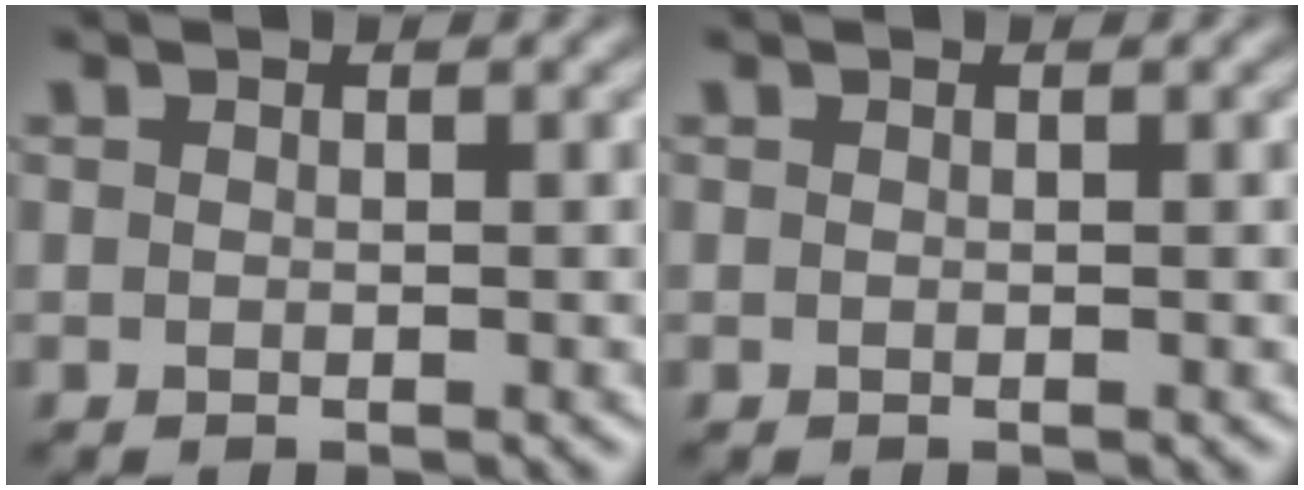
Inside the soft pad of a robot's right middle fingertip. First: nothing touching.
{"total": 0.0}